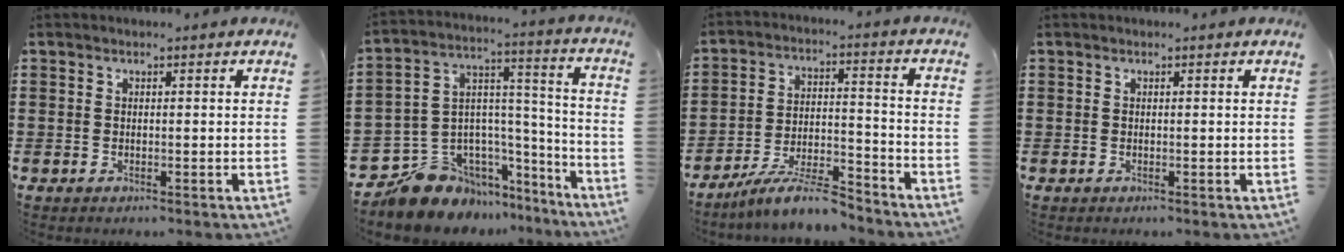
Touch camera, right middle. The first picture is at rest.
{"total": 9.7, "force": [-8.0, 5.5, 0.4], "torque": [-0.042, 0.001, -0.155]}
{"total": 8.6, "force": [-7.6, 1.0, 3.9], "torque": [-0.072, 0.012, -0.144]}
{"total": 0.0}